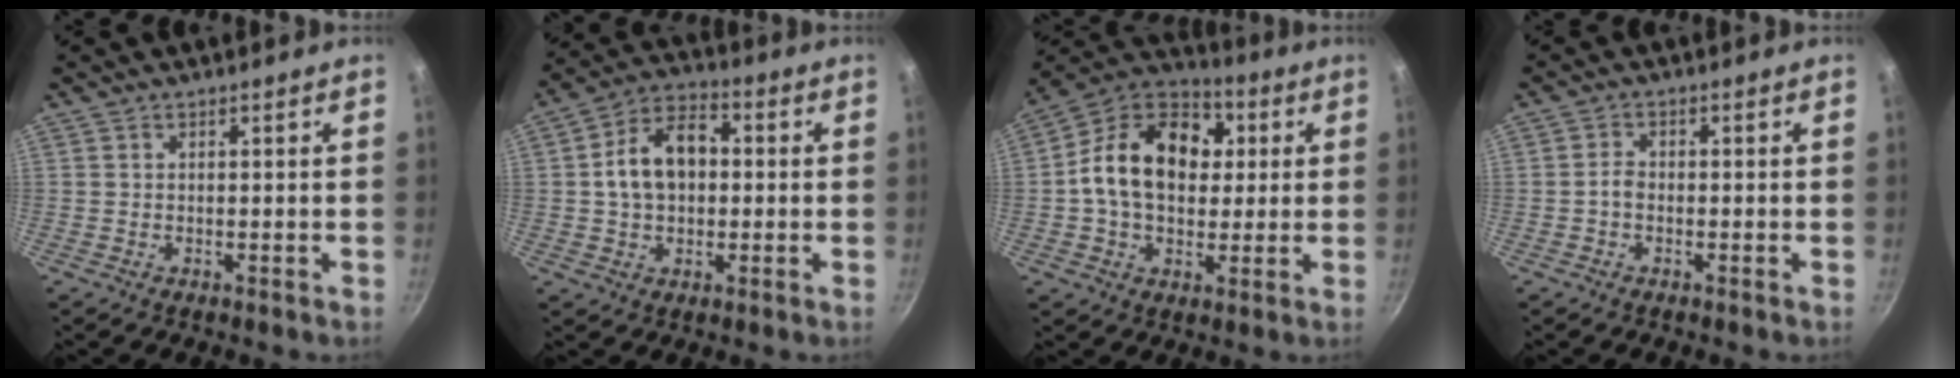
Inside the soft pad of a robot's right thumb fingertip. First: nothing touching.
{"total": 11.8, "force": [0.8, 8.2, 8.5], "torque": [-0.120, 0.028, 0.001]}
{"total": 18.6, "force": [2.3, 13.5, 12.6], "torque": [-0.183, 0.024, 0.019]}
{"total": 1.8, "force": [-0.7, 1.2, 1.2], "torque": [-0.023, 0.012, -0.017]}